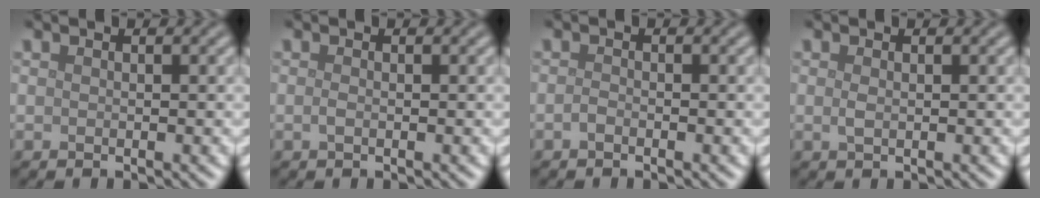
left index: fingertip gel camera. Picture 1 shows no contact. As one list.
[{"total": 0.6, "force": [-0.2, 0.3, 0.5], "torque": [-0.014, -0.002, -0.003]}, {"total": 0.7, "force": [-0.4, 0.3, 0.4], "torque": [-0.010, 0.000, -0.010]}, {"total": 0.8, "force": [0.1, 0.4, 0.7], "torque": [-0.017, 0.000, 0.002]}]